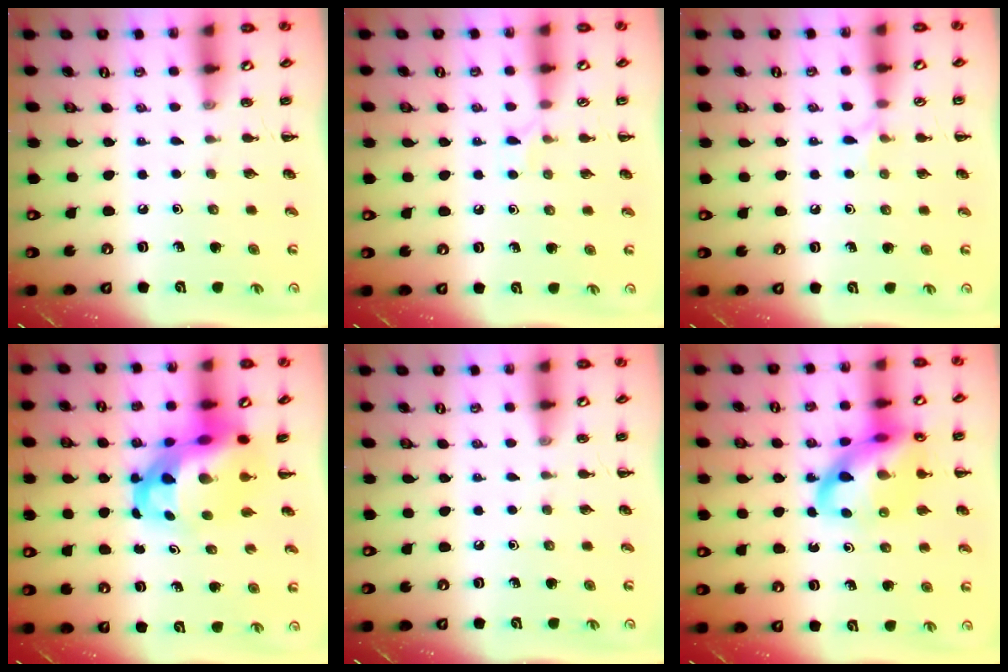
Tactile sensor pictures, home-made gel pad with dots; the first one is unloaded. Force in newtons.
{"total": 4.9, "press": 4.6, "slide": 1.8}
{"total": 5.1, "press": 4.8, "slide": 1.8}
{"total": 10.2, "press": 9.8, "slide": 2.8}
{"total": 0.0}
{"total": 15.9, "press": 15.6, "slide": 2.9}